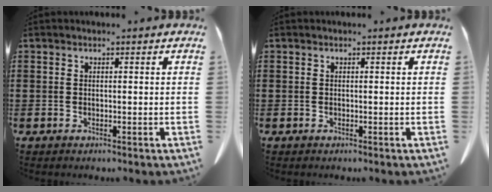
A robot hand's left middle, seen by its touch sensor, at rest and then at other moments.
{"total": 0.0}